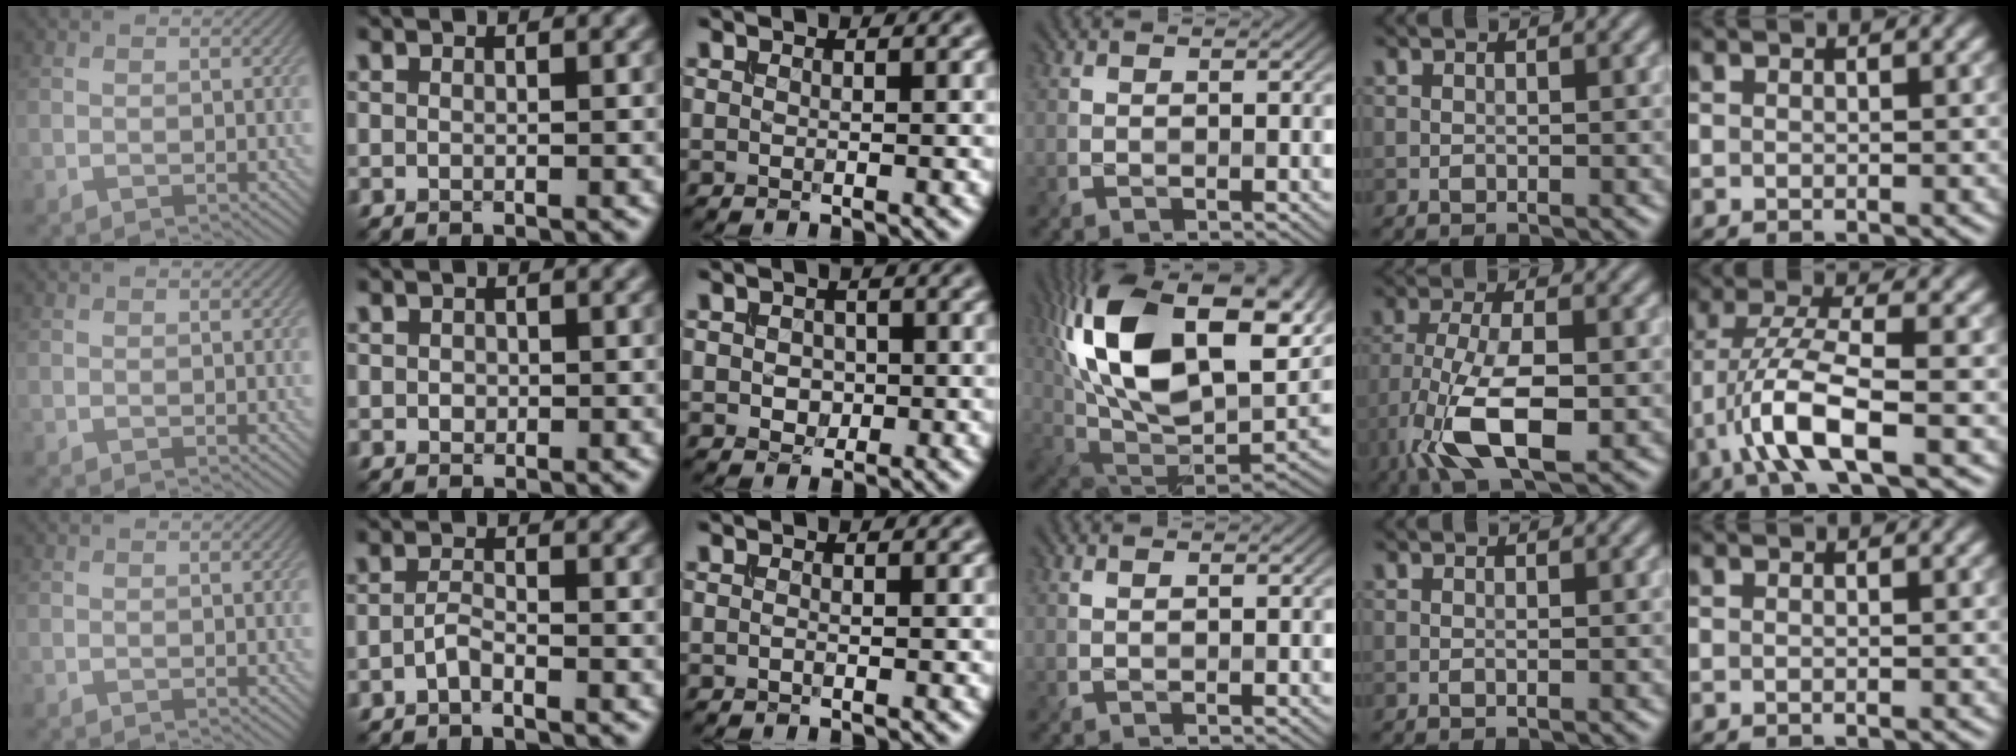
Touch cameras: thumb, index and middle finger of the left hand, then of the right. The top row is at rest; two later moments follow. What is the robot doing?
{"motion": "insert", "object": "drawer"}